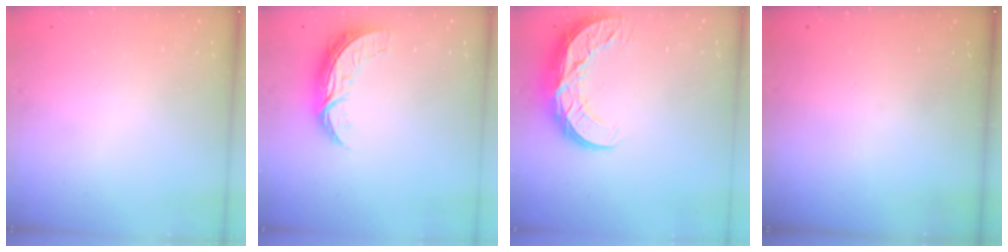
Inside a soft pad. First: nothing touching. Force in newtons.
{"total": 8.8, "press": 8.8, "slide": 0.6}
{"total": 11.3, "press": 11.2, "slide": 0.9}
{"total": 0.0}